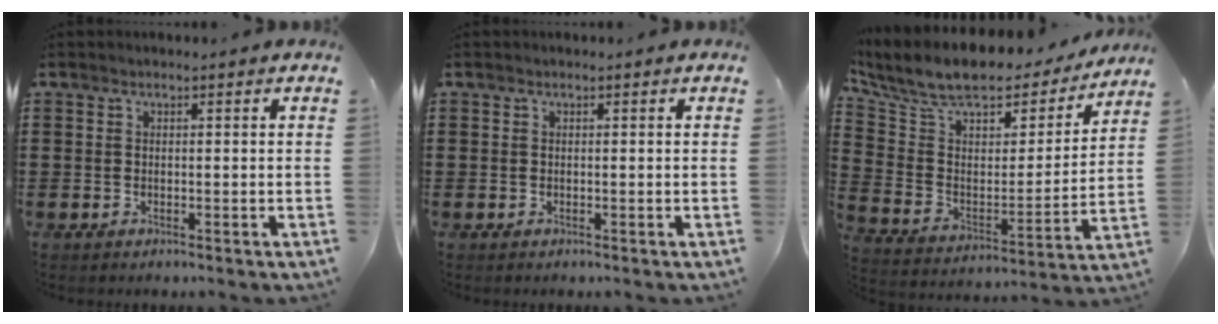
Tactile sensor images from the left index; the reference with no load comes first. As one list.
[{"total": 0.0}, {"total": 10.0, "force": [8.2, 3.5, 4.3], "torque": [-0.117, -0.052, 0.143]}]